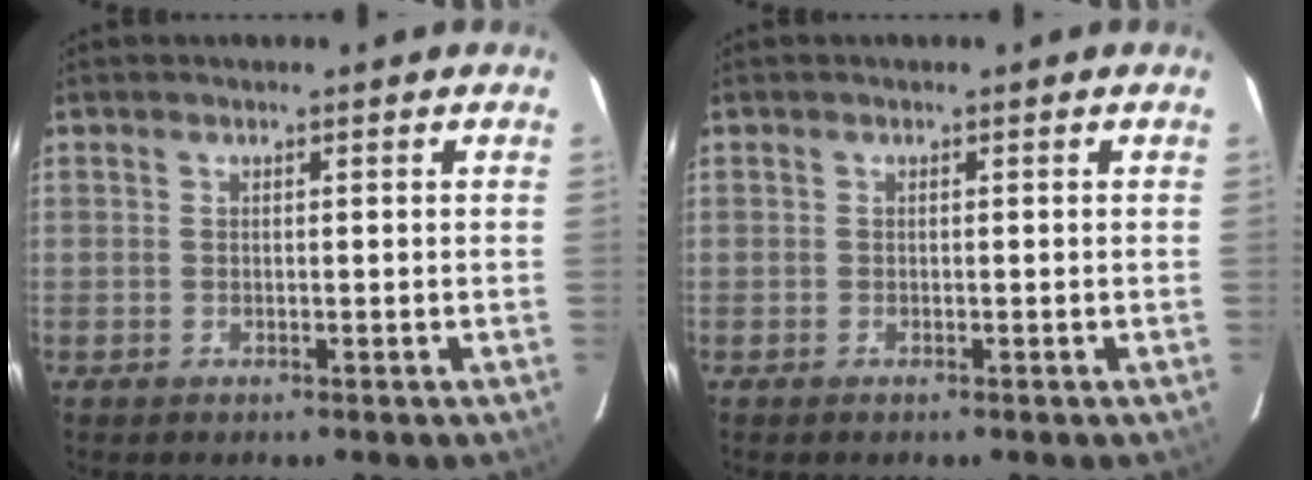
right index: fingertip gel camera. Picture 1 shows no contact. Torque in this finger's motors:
{"motor_torque": [0.10, -0.05, 0.03, 0.01]}